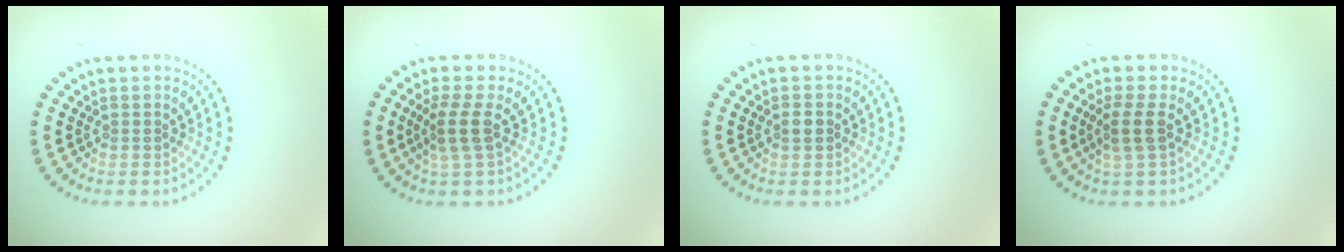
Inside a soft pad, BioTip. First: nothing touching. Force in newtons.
{"total": 2.5, "press": 1.9, "slide": 1.5}
{"total": 1.0, "press": 0.9, "slide": 0.3}
{"total": 2.3, "press": 1.9, "slide": 1.3}